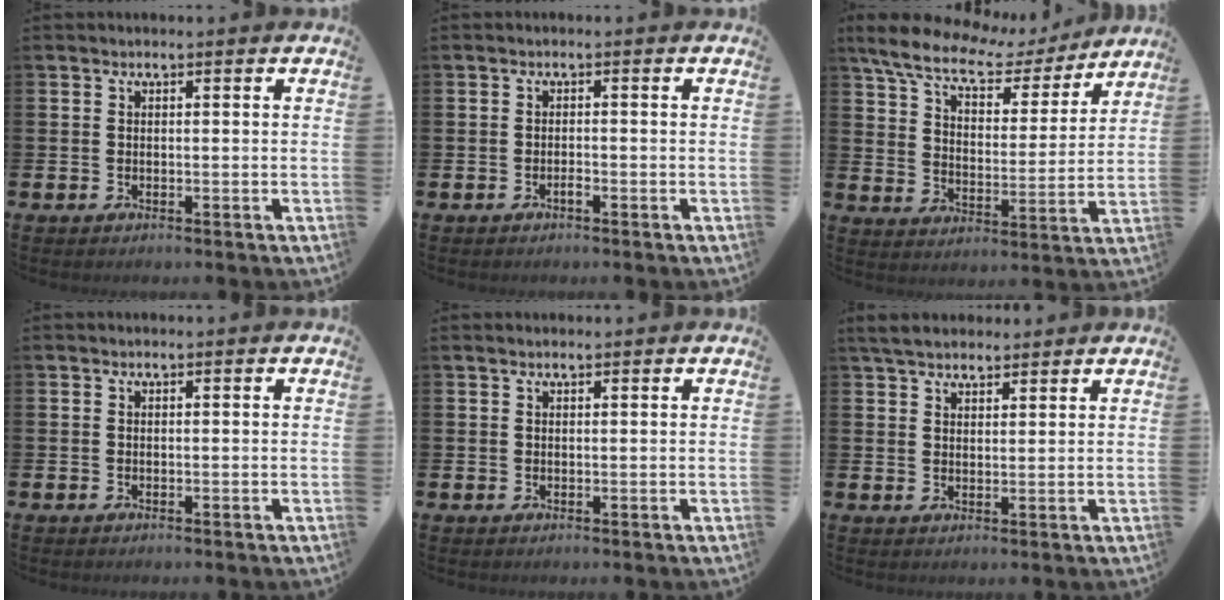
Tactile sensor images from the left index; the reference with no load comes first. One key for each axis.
{"total": 0.7, "fx": -0.5, "fy": 0.1, "fz": 0.5, "tx": -0.004, "ty": -0.007, "tz": -0.010}
{"total": 9.2, "fx": 7.7, "fy": 3.3, "fz": 4.0, "tx": -0.099, "ty": -0.051, "tz": 0.126}
{"total": 0.0}
{"total": 0.8, "fx": 0.8, "fy": 0.2, "fz": 0.2, "tx": 0.007, "ty": -0.003, "tz": 0.012}
{"total": 4.4, "fx": 4.0, "fy": 1.3, "fz": 1.2, "tx": -0.024, "ty": -0.010, "tz": 0.075}